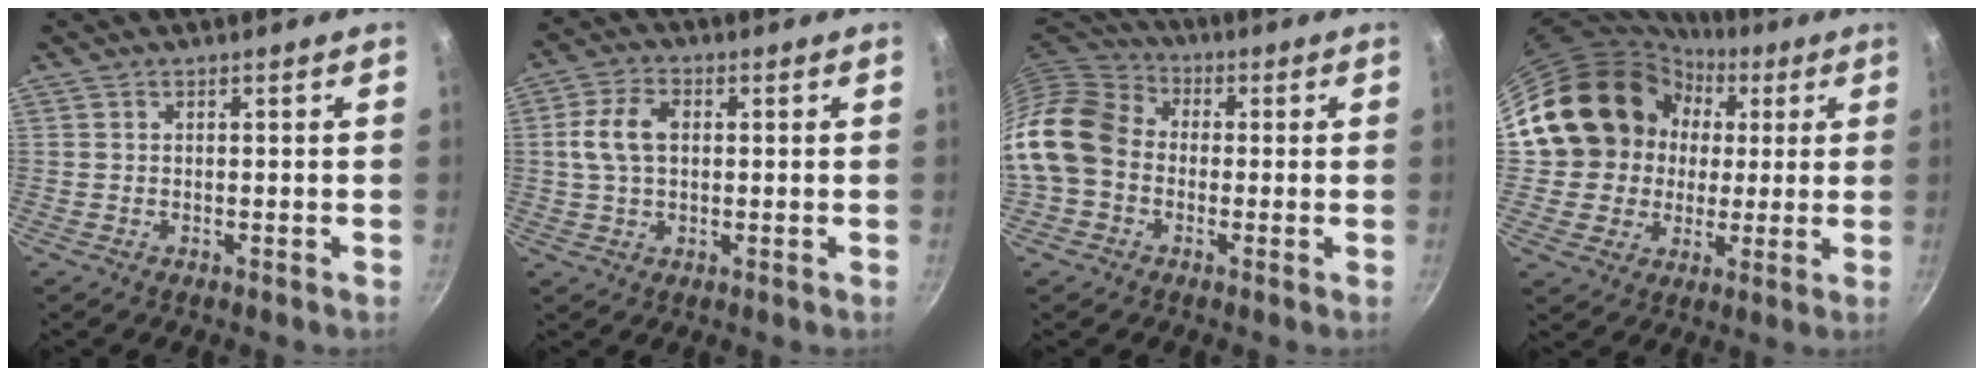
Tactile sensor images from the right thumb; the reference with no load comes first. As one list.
[{"total": 7.7, "force": [0.9, 5.0, 5.8], "torque": [-0.107, 0.014, 0.013]}, {"total": 15.5, "force": [-1.7, 12.3, 9.3], "torque": [-0.165, 0.038, -0.051]}, {"total": 18.0, "force": [2.7, 16.2, 7.2], "torque": [-0.104, 0.030, 0.053]}]